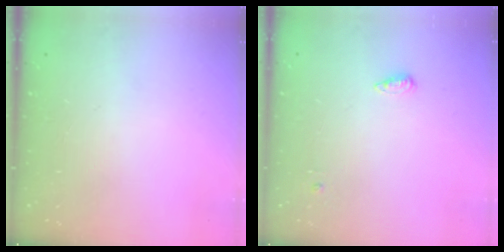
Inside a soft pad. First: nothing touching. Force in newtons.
{"total": 4.2, "press": 4.1, "slide": 0.8}